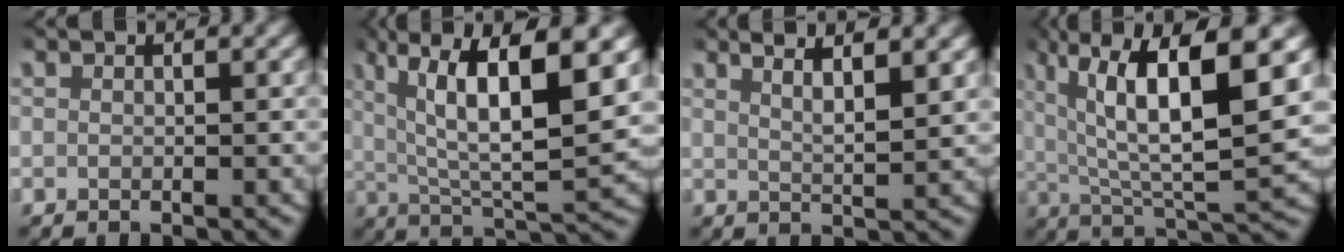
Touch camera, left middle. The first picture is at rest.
{"total": 11.5, "force": [3.9, 4.4, 9.9], "torque": [-0.158, 0.013, 0.063]}
{"total": 5.0, "force": [3.1, 1.7, 3.5], "torque": [-0.047, 0.005, 0.047]}
{"total": 12.7, "force": [3.9, 5.1, 10.9], "torque": [-0.170, 0.018, 0.062]}